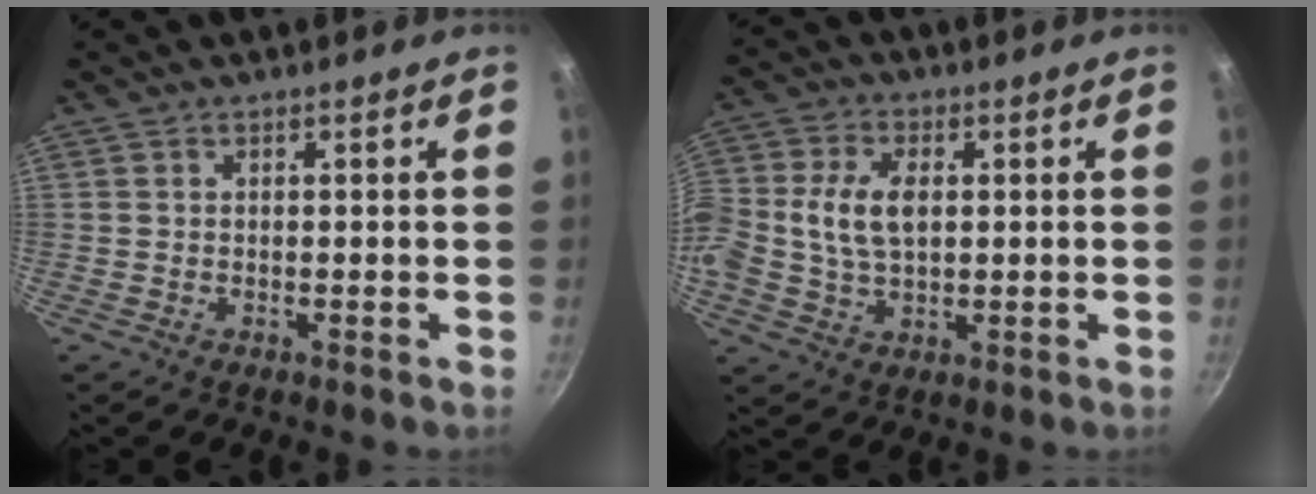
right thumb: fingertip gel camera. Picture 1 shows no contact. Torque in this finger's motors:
{"motor_torque": [0.14, 0.51, 0.13, -0.07, 0.19]}